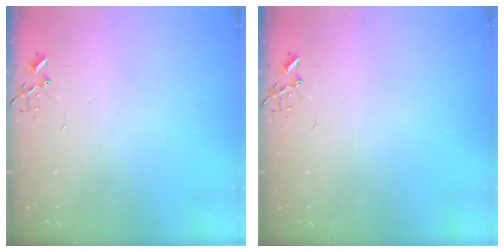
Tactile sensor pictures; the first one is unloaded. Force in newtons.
{"total": 0.0}